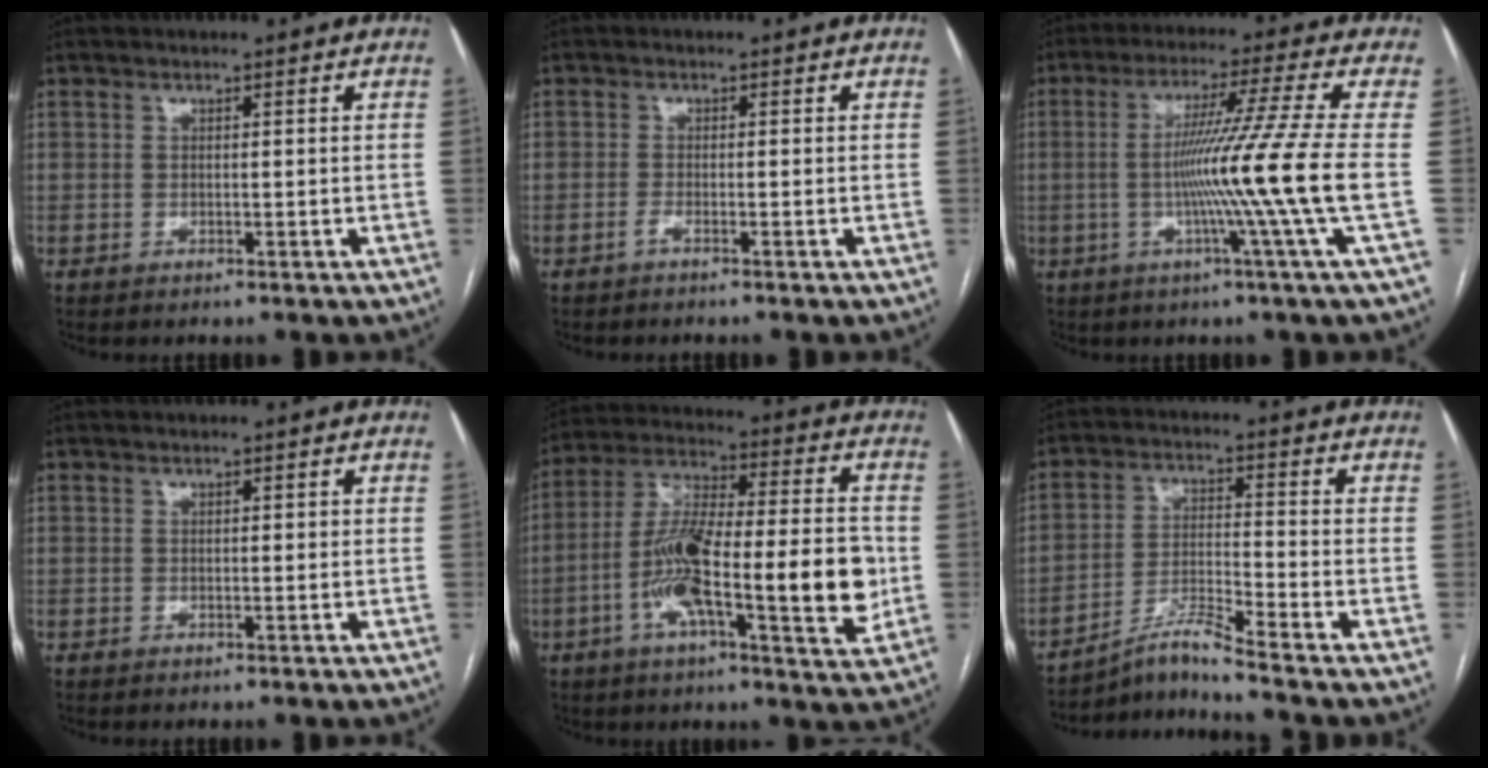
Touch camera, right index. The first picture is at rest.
{"total": 0.8, "force": [-0.7, -0.2, 0.4], "torque": [-0.008, 0.001, -0.014]}
{"total": 13.4, "force": [-2.3, -4.1, 12.5], "torque": [-0.214, -0.017, -0.041]}
{"total": 0.5, "force": [0.1, 0.2, 0.4], "torque": [-0.006, 0.001, 0.001]}
{"total": 19.6, "force": [-4.0, 3.8, 18.8], "torque": [-0.307, 0.015, -0.066]}
{"total": 6.9, "force": [-6.1, -2.3, 2.4], "torque": [-0.056, -0.018, -0.112]}